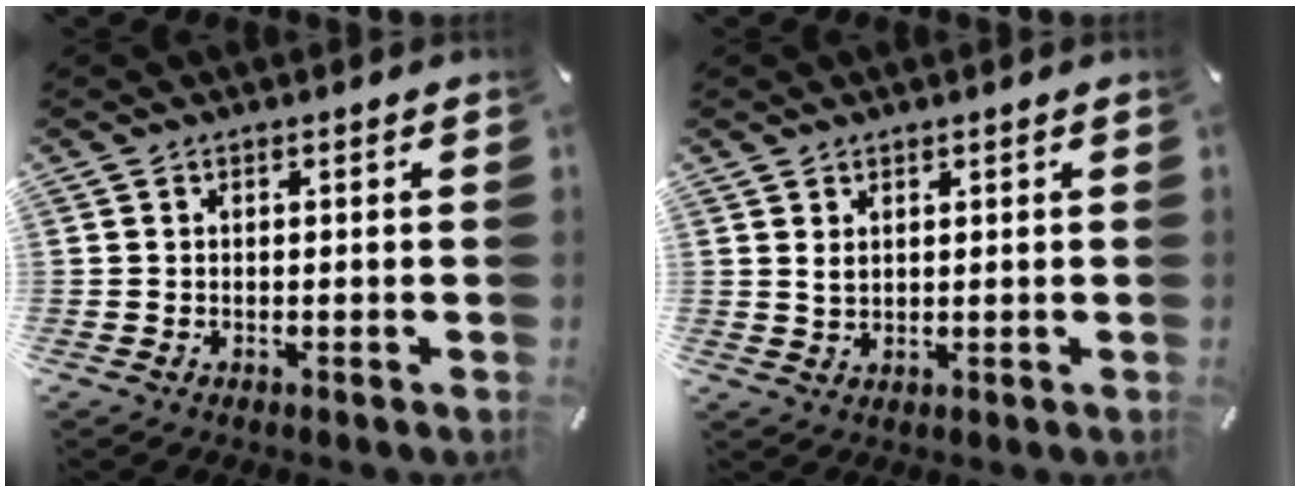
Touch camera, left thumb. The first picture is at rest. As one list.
[{"total": 2.0, "force": [1.3, 1.3, 0.9], "torque": [-0.019, 0.002, 0.023]}]